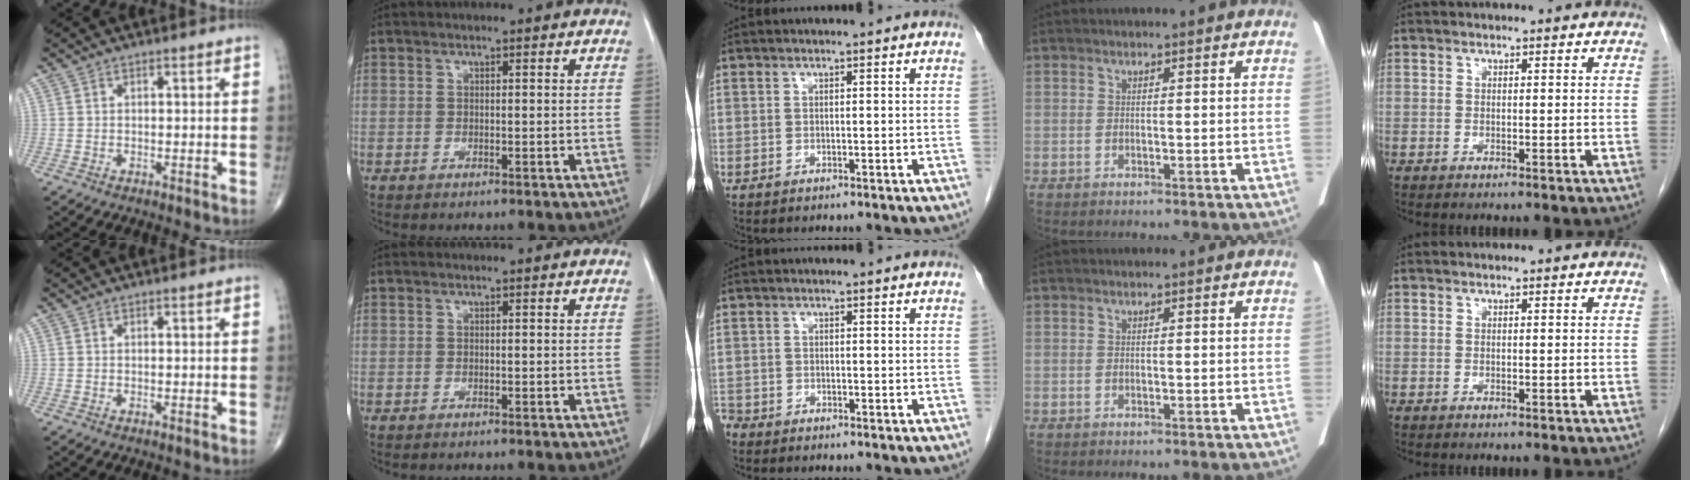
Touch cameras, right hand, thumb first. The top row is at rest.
{"index": {"total": 0.9, "force": [-0.8, -0.1, 0.4], "torque": [-0.002, 0.001, -0.010]}, "middle": {"total": 1.6, "force": [-1.4, 0.6, 0.1], "torque": [-0.003, -0.002, -0.026]}}